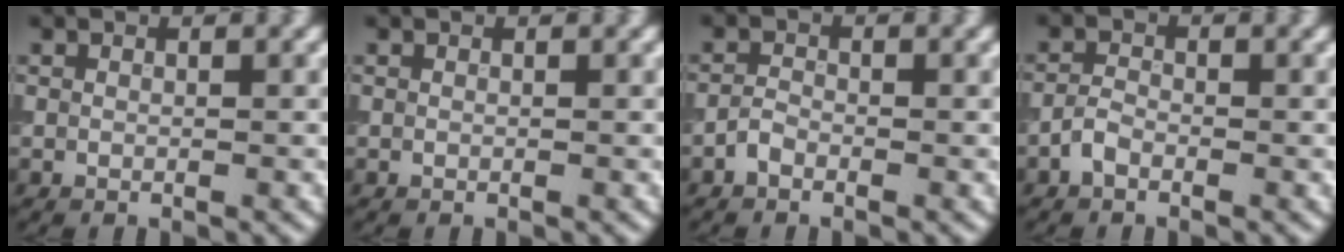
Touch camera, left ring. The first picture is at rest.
{"total": 0.0}
{"total": 1.2, "force": [-1.0, 0.5, 0.5], "torque": [-0.011, 0.003, -0.026]}
{"total": 1.5, "force": [-1.1, 0.6, 0.8], "torque": [-0.017, 0.003, -0.030]}